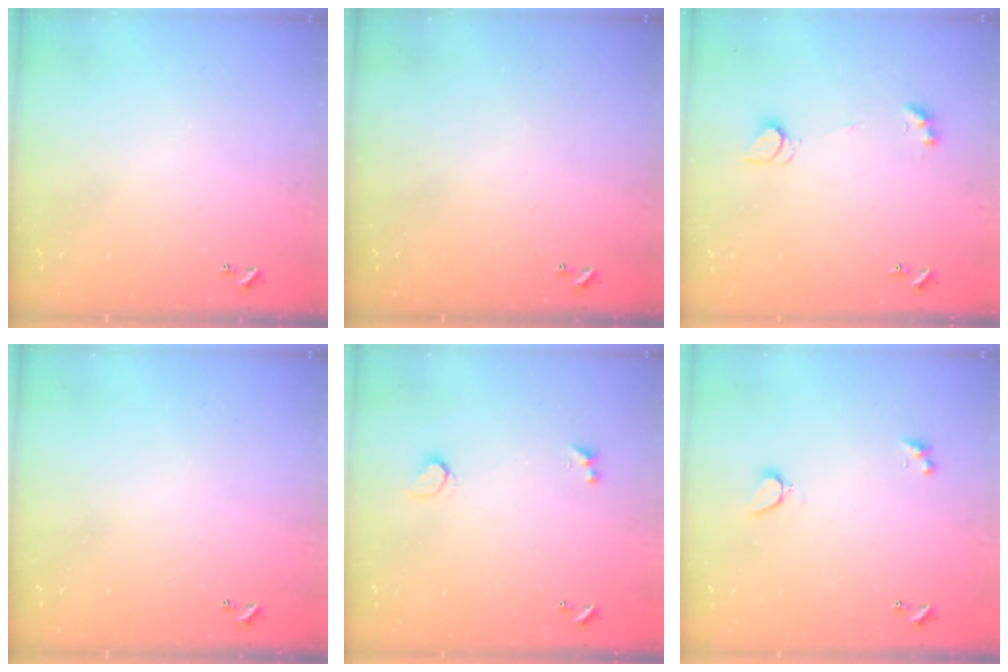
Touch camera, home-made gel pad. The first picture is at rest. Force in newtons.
{"total": 0.0}
{"total": 2.2, "press": 2.2, "slide": 0.4}
{"total": 0.0}
{"total": 1.3, "press": 1.2, "slide": 0.4}
{"total": 3.7, "press": 3.6, "slide": 0.7}